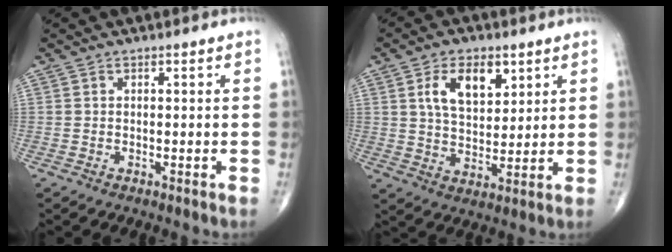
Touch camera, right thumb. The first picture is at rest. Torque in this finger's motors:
{"motor_torque": [0.10, 0.32, 0.71, 0.18, 0.26]}